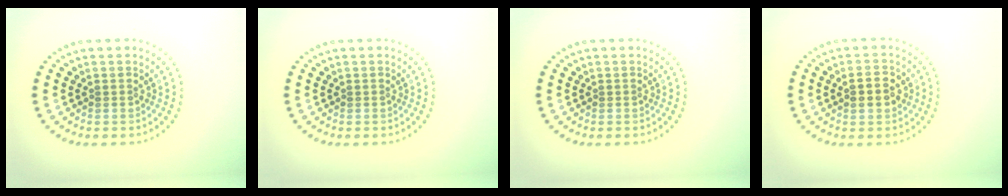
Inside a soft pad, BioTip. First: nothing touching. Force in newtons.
{"total": 0.0}
{"total": 0.0}
{"total": 2.8, "press": 2.8, "slide": 0.1}